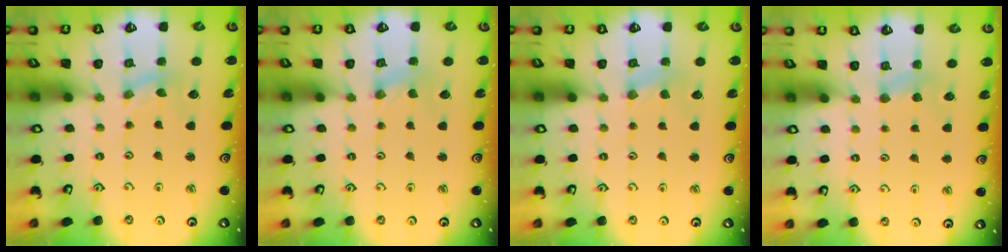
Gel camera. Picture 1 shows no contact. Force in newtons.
{"total": 0.0}
{"total": 2.8, "press": 2.7, "slide": 0.5}
{"total": 3.3, "press": 3.2, "slide": 0.5}